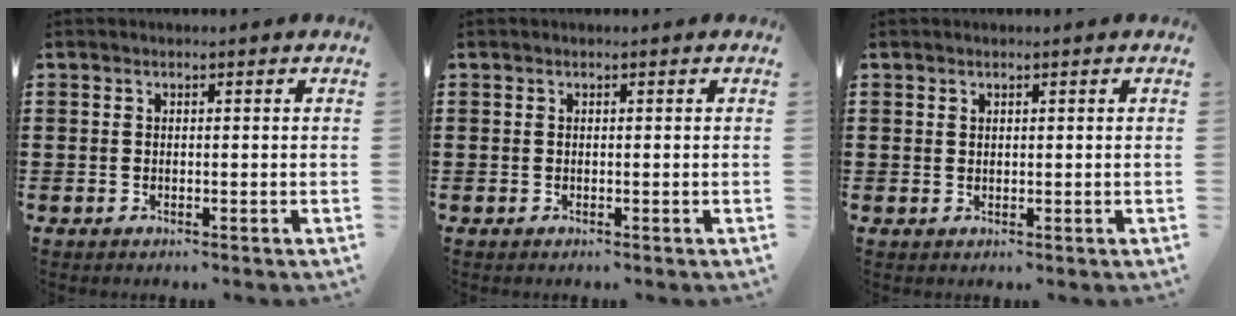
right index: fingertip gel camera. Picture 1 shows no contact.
{"total": 0.0}
{"total": 0.7, "force": [0.5, 0.4, 0.2], "torque": [-0.005, 0.002, 0.010]}